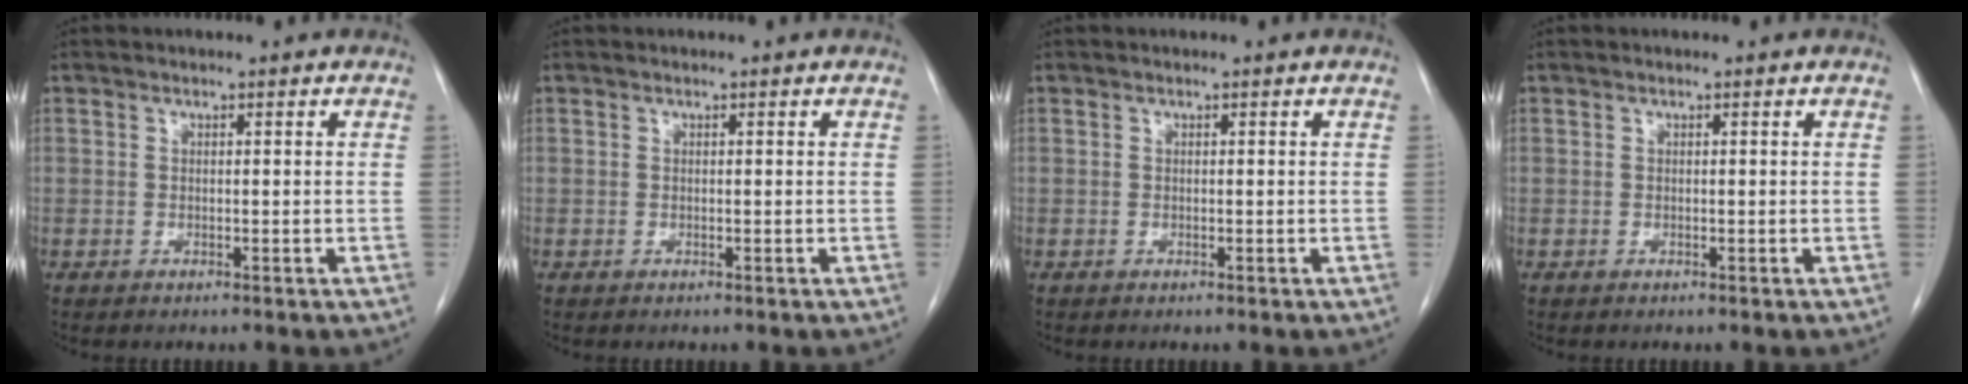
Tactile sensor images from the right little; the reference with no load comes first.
{"total": 0.0}
{"total": 0.0}
{"total": 0.0}